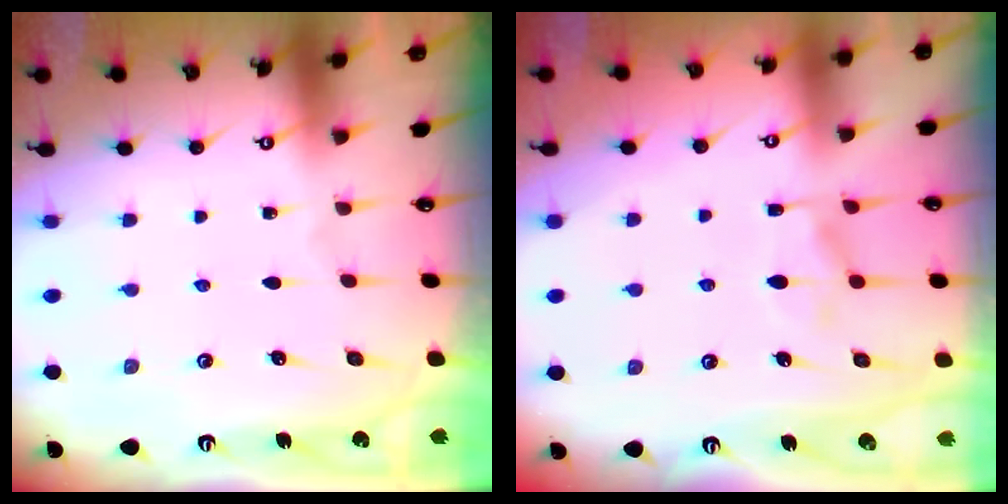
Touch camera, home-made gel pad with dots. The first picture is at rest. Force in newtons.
{"total": 1.7, "press": 0.9, "slide": 1.5}